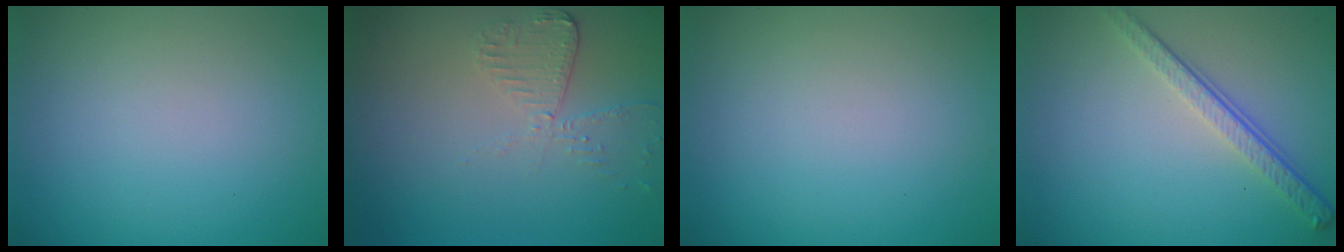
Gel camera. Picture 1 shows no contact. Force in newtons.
{"total": 2.7, "press": 2.4, "slide": 1.2}
{"total": 0.0}
{"total": 3.9, "press": 2.7, "slide": 2.8}